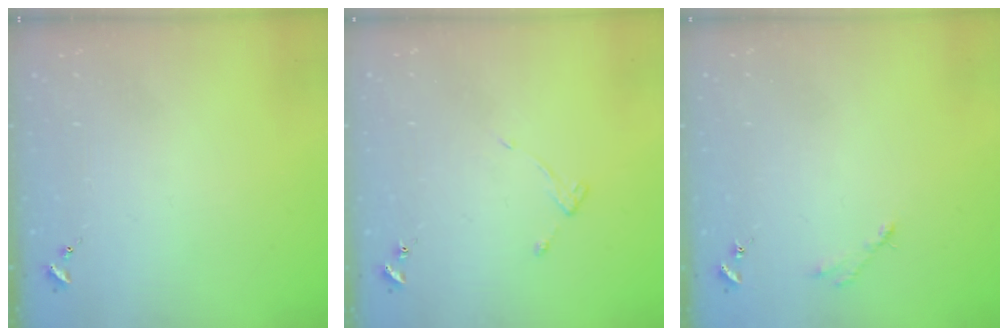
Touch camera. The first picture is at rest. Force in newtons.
{"total": 3.6, "press": 3.6, "slide": 0.6}
{"total": 2.5, "press": 2.5, "slide": 0.3}